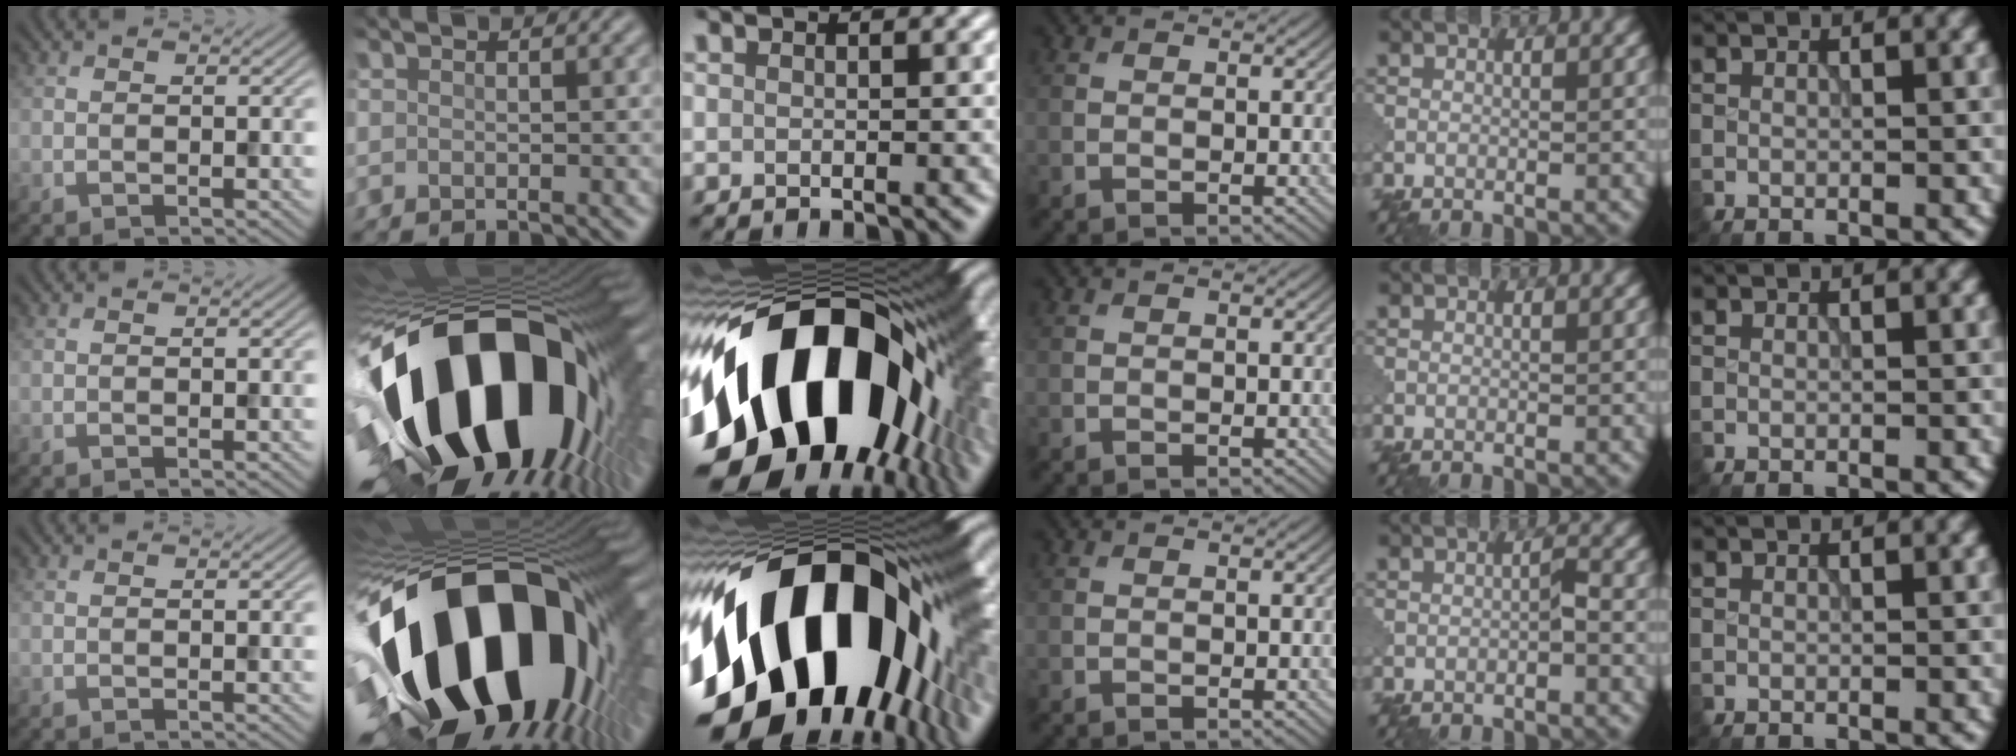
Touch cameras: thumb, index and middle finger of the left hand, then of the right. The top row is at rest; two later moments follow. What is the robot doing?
{"motion": "disassemble", "object": "puzzle pieces"}